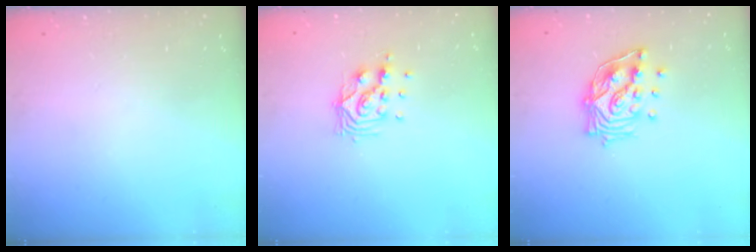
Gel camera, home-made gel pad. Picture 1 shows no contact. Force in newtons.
{"total": 9.7, "press": 9.6, "slide": 0.8}
{"total": 14.2, "press": 14.1, "slide": 1.9}